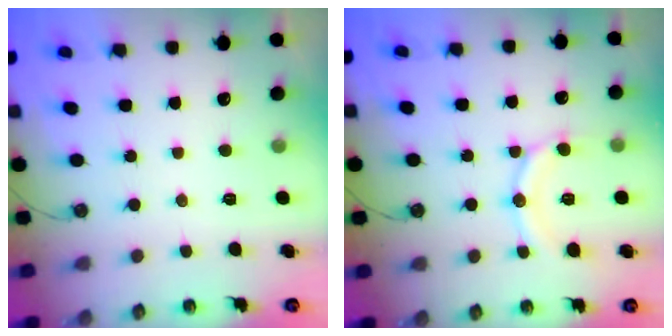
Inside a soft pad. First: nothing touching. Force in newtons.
{"total": 12.0, "press": 11.9, "slide": 1.2}